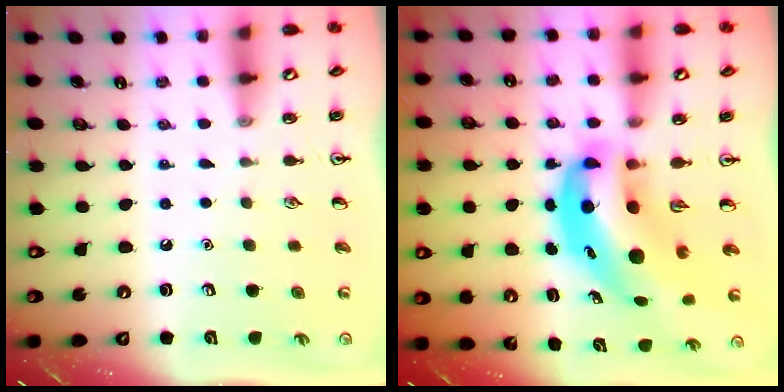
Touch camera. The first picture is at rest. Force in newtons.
{"total": 10.9, "press": 10.4, "slide": 3.0}